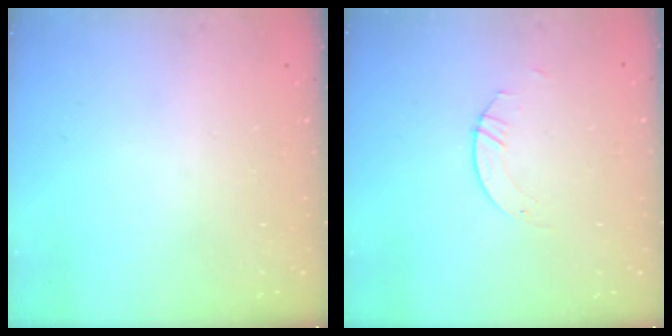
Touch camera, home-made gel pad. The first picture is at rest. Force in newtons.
{"total": 1.1, "press": 1.1, "slide": 0.1}